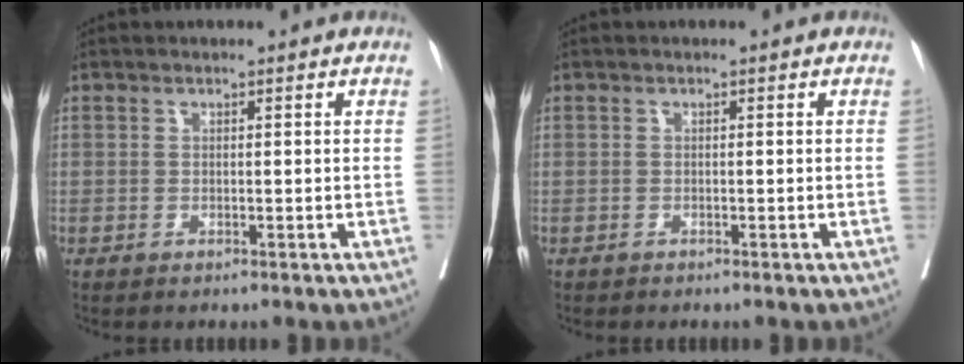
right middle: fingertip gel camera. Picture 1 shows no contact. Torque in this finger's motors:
{"motor_torque": [-0.07, 0.05, -0.02, 0.01]}